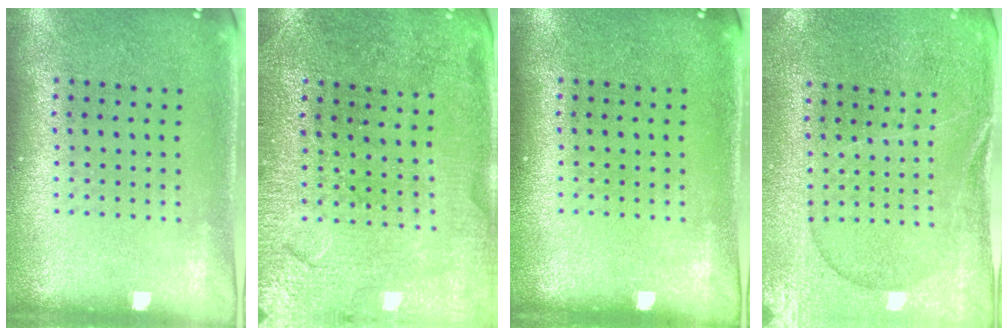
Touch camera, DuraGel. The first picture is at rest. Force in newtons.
{"total": 1.3, "press": 1.3, "slide": 0.1}
{"total": 0.0}
{"total": 0.8, "press": 0.6, "slide": 0.5}